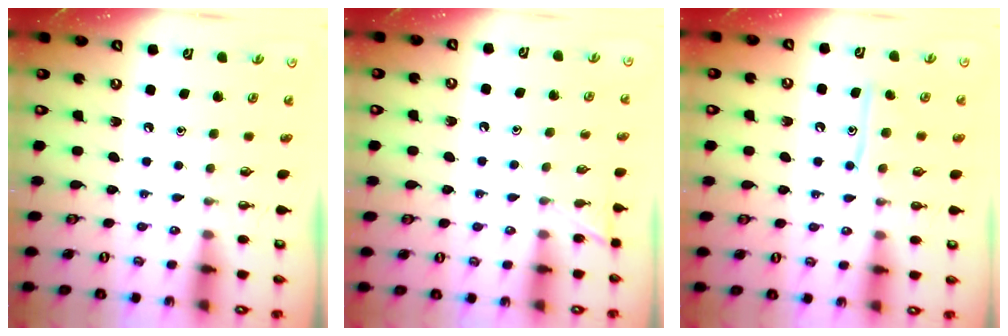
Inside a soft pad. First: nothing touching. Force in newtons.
{"total": 5.9, "press": 5.9, "slide": 0.6}
{"total": 10.2, "press": 10.2, "slide": 0.8}